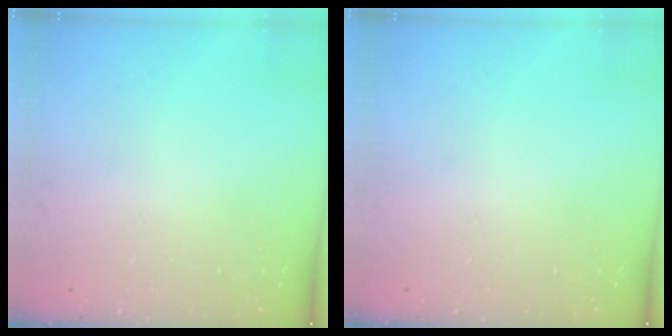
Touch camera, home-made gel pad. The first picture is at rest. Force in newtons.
{"total": 0.0}